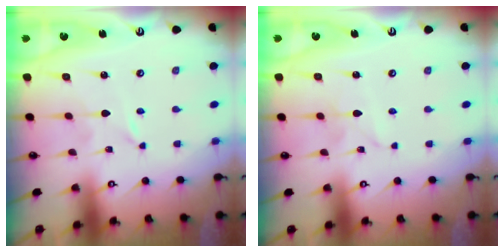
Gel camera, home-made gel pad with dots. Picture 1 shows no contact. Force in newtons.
{"total": 1.6, "press": 1.6, "slide": 0.1}